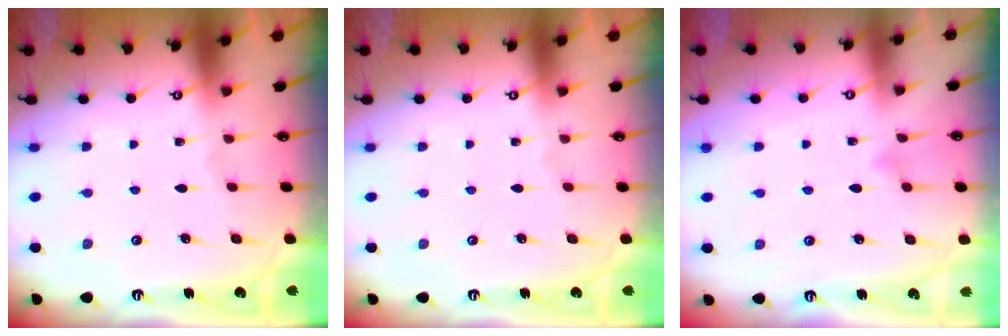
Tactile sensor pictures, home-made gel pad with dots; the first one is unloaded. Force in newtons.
{"total": 0.0}
{"total": 3.9, "press": 3.9, "slide": 0.2}